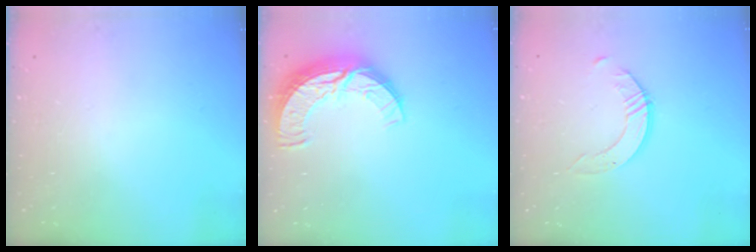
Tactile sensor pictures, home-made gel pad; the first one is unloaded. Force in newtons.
{"total": 11.6, "press": 11.5, "slide": 1.0}
{"total": 2.5, "press": 2.5, "slide": 0.3}